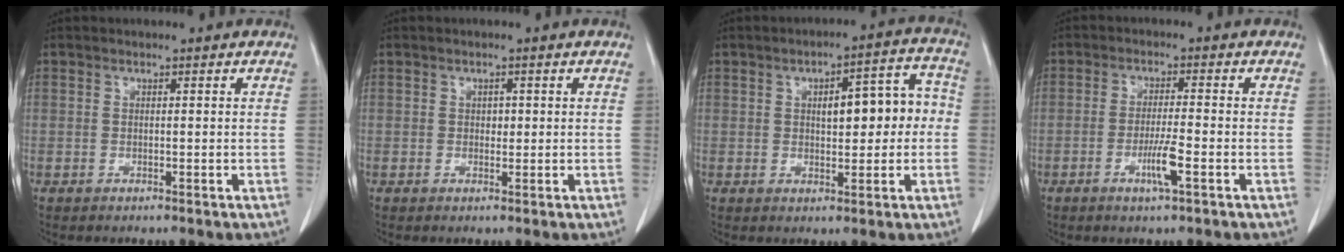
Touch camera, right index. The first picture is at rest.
{"total": 1.1, "force": [0.2, 0.8, 0.7], "torque": [-0.009, 0.001, 0.003]}
{"total": 8.8, "force": [0.5, 3.3, 8.2], "torque": [-0.105, 0.038, 0.013]}
{"total": 4.6, "force": [-1.9, 0.0, 4.2], "torque": [-0.079, -0.007, -0.036]}